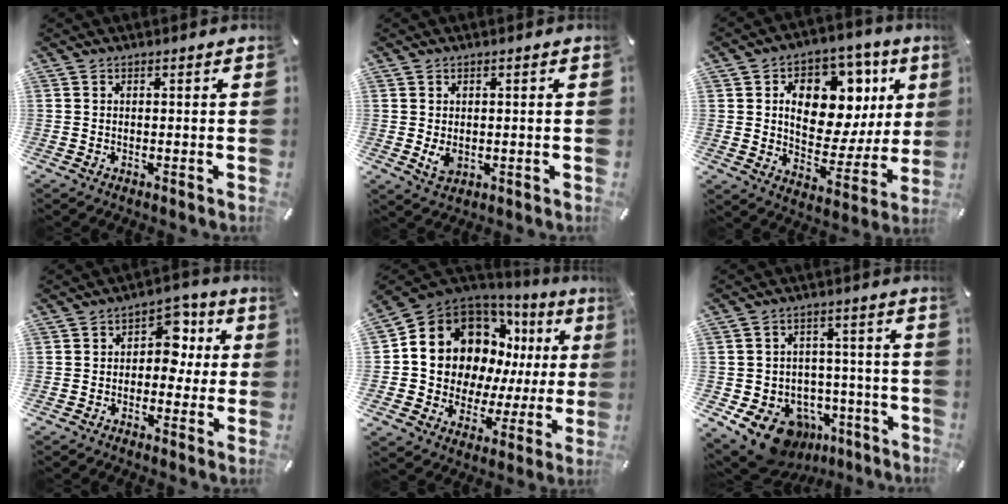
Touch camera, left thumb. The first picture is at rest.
{"total": 3.4, "force": [-0.2, 2.5, 2.3], "torque": [-0.053, -0.007, -0.008]}
{"total": 16.7, "force": [6.6, 10.9, 10.8], "torque": [-0.153, -0.044, 0.116]}
{"total": 8.9, "force": [1.0, 6.6, 5.9], "torque": [-0.072, 0.006, 0.011]}
{"total": 14.4, "force": [6.4, 11.5, 5.8], "torque": [-0.097, -0.071, 0.127]}
{"total": 14.2, "force": [-8.4, 9.5, 6.4], "torque": [-0.109, 0.056, -0.130]}